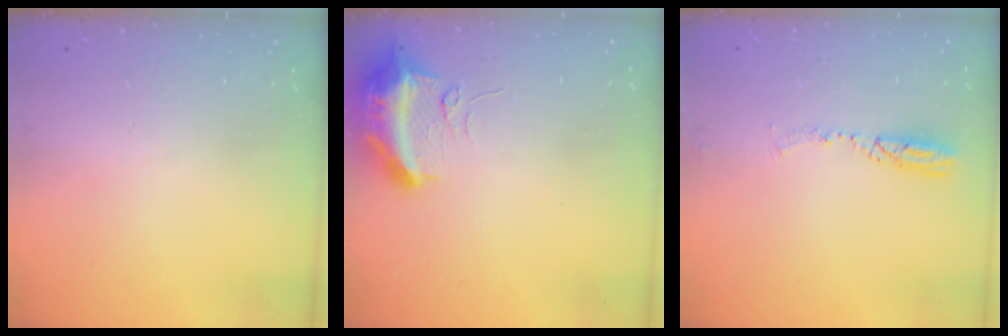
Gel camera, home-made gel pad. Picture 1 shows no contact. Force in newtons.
{"total": 12.3, "press": 10.8, "slide": 5.9}
{"total": 5.0, "press": 4.9, "slide": 0.9}